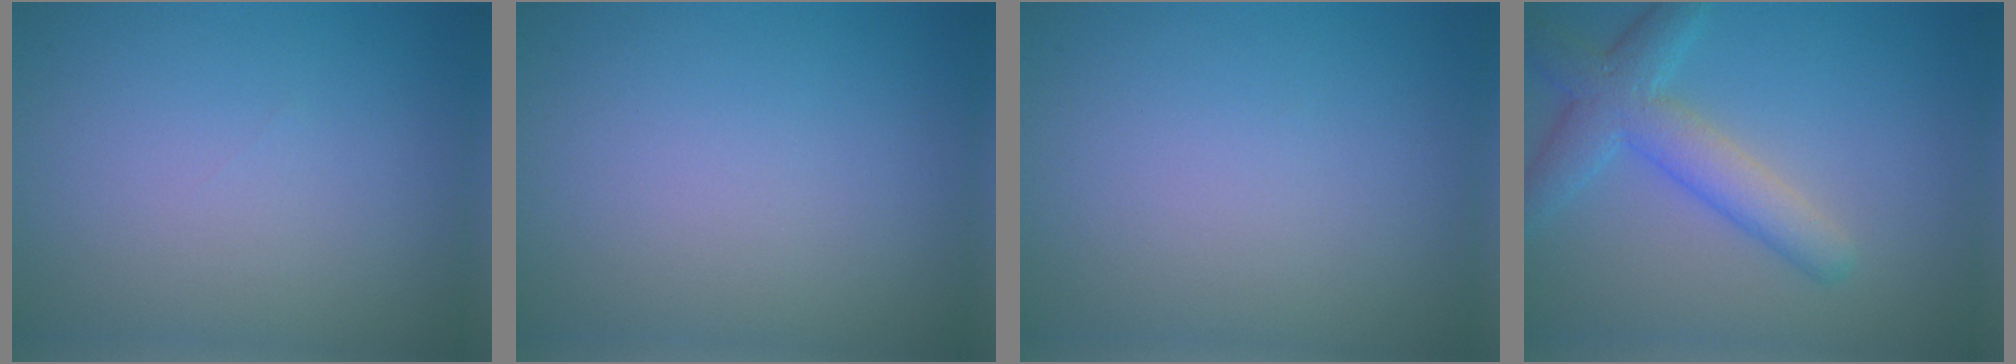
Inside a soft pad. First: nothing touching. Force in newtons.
{"total": 0.0}
{"total": 0.0}
{"total": 4.6, "press": 4.6, "slide": 0.1}